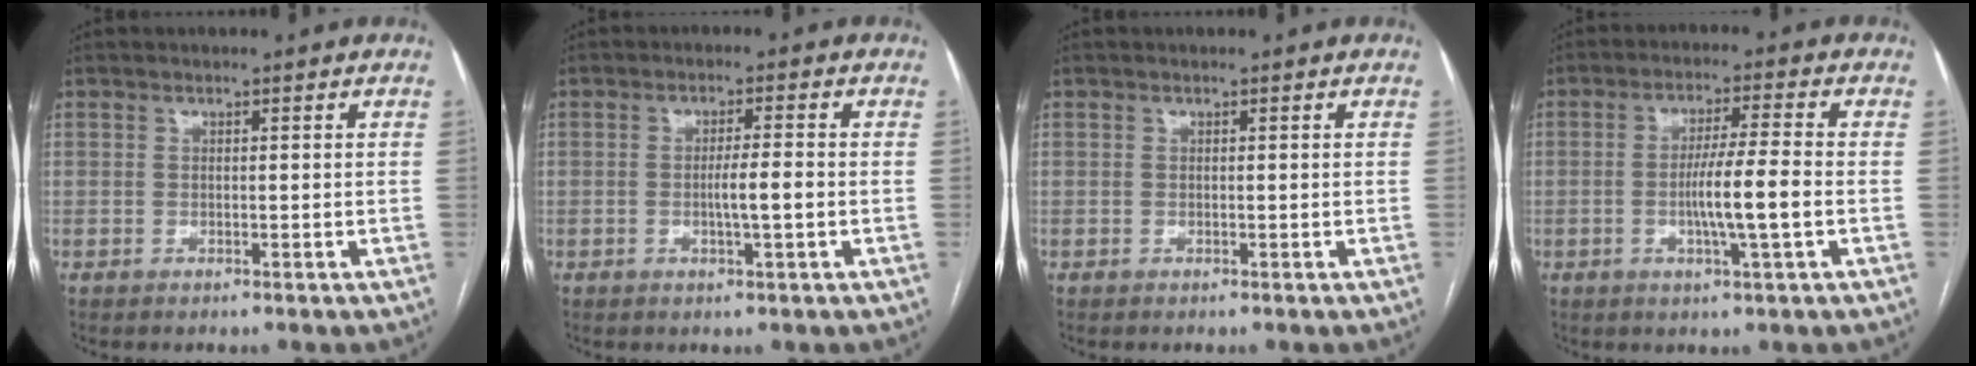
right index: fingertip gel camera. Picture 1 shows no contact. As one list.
[{"total": 3.6, "force": [-0.7, 0.0, 3.6], "torque": [-0.062, -0.003, -0.012]}, {"total": 0.0}, {"total": 7.3, "force": [-1.5, -0.4, 7.2], "torque": [-0.129, -0.004, -0.029]}]